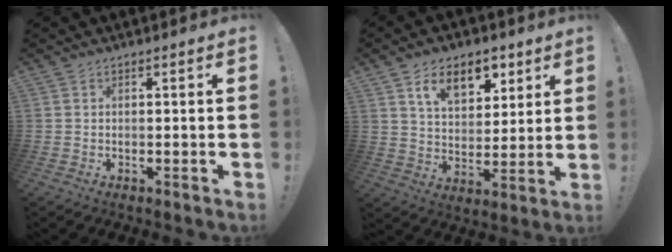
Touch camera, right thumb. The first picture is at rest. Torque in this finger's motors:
{"motor_torque": [0.61, 2.15, 0.16, 0.16, 0.27]}